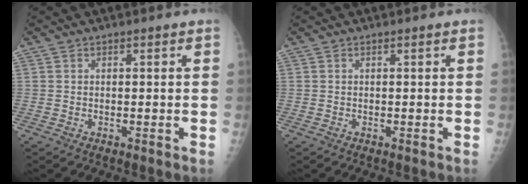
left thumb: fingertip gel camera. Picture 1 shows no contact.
{"total": 0.0}